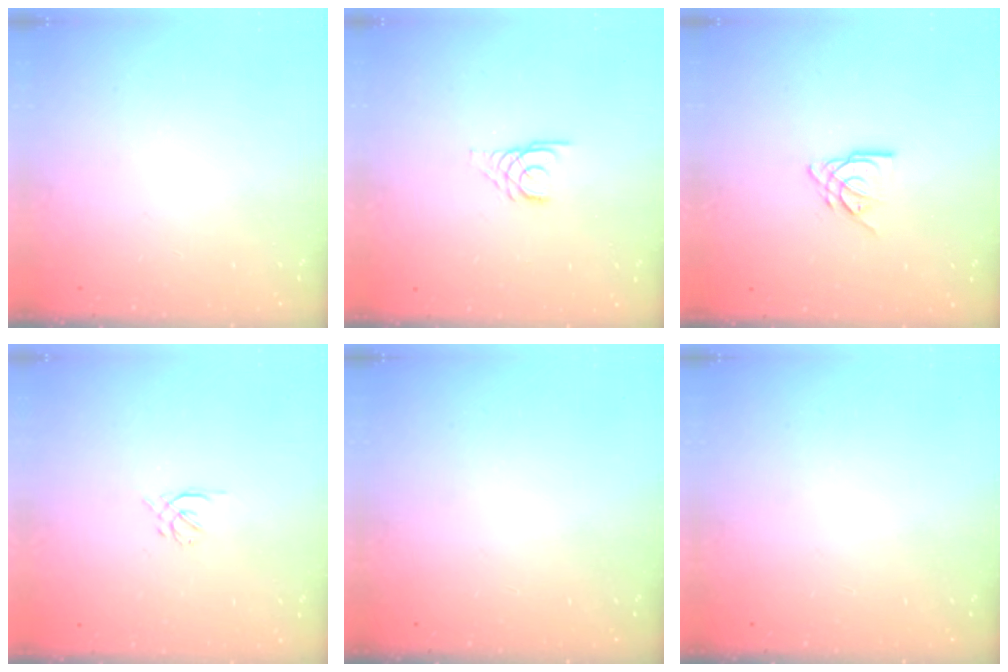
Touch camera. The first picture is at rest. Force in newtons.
{"total": 3.0, "press": 2.9, "slide": 0.3}
{"total": 7.2, "press": 7.2, "slide": 0.7}
{"total": 1.6, "press": 1.5, "slide": 0.6}
{"total": 0.0}
{"total": 0.0}